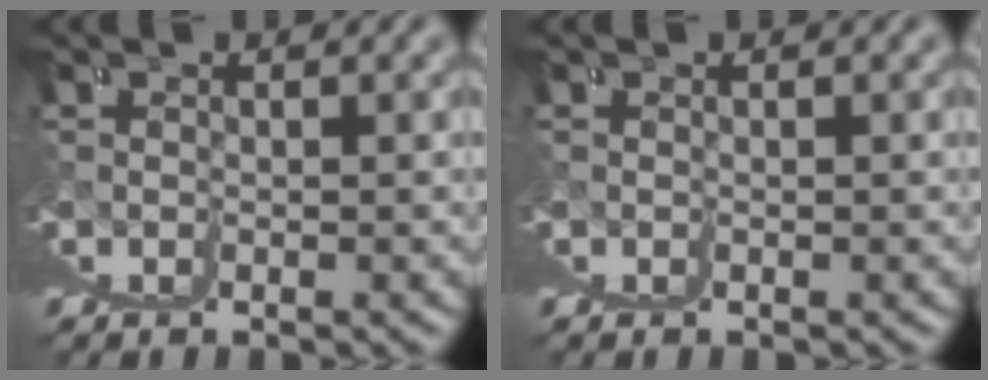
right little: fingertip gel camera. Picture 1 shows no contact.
{"total": 0.0}